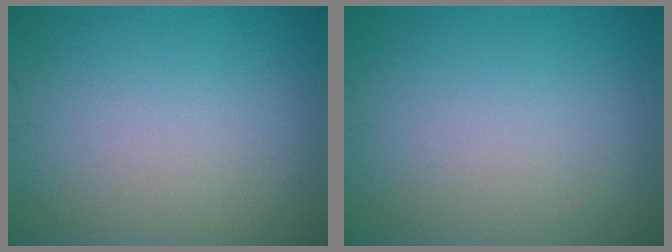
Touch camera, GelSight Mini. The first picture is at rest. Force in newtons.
{"total": 0.0}